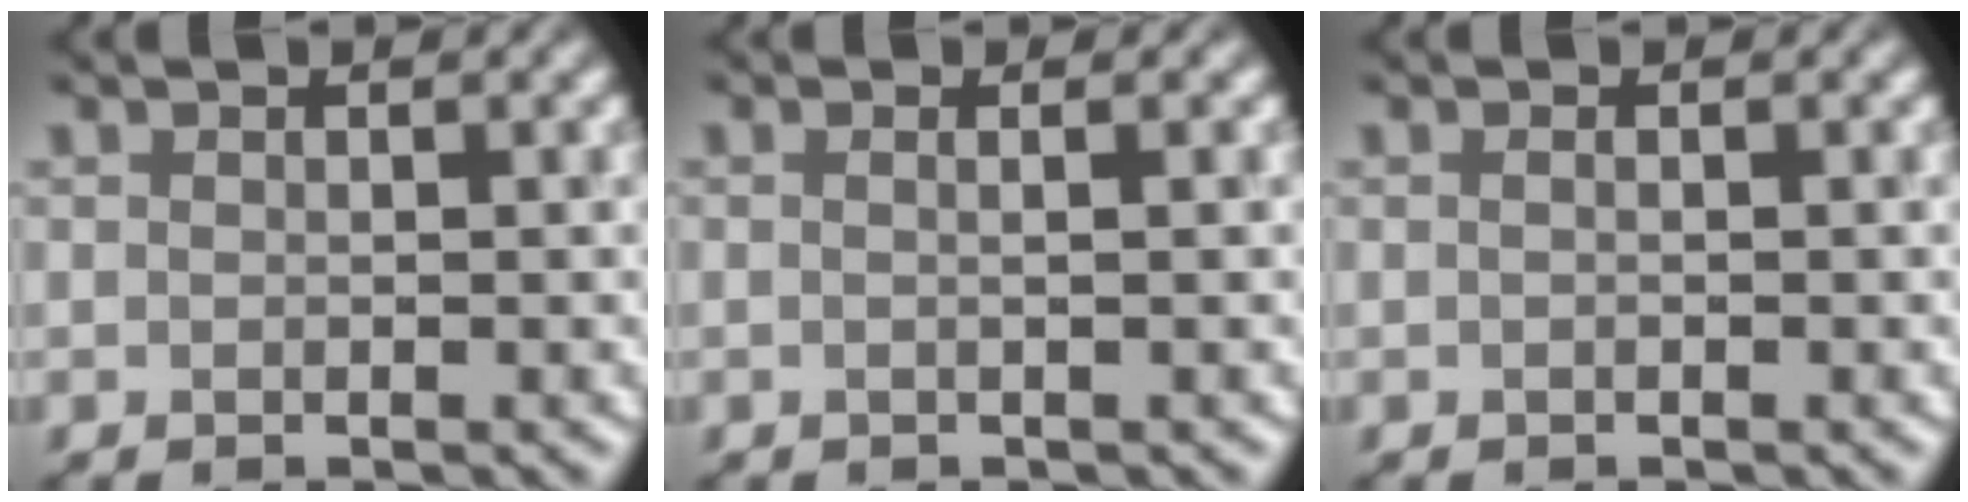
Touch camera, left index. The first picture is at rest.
{"total": 2.1, "force": [0.4, 1.2, 1.7], "torque": [-0.004, 0.013, -0.023]}
{"total": 0.0}